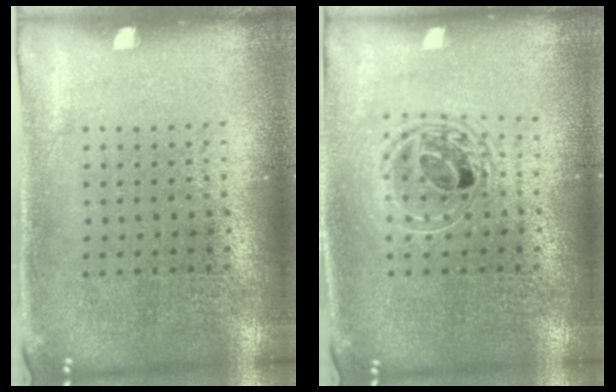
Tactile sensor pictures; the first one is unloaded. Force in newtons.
{"total": 1.7, "press": 1.4, "slide": 0.9}